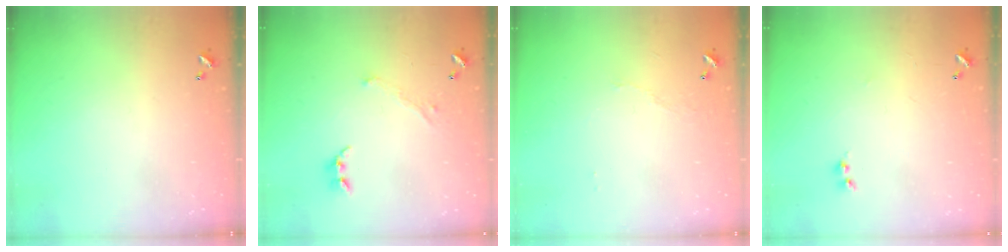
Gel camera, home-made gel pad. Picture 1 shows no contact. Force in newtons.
{"total": 1.7, "press": 1.6, "slide": 0.5}
{"total": 2.9, "press": 2.8, "slide": 0.6}
{"total": 1.8, "press": 1.8, "slide": 0.3}